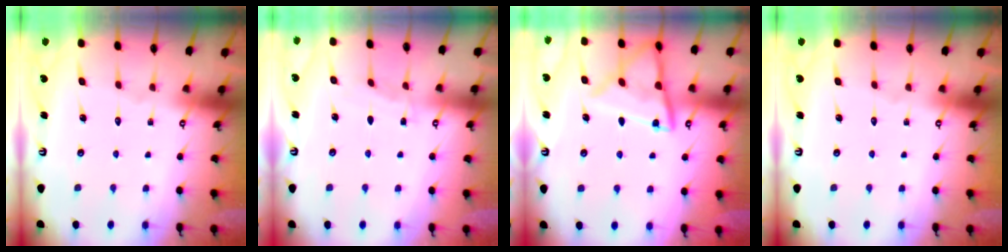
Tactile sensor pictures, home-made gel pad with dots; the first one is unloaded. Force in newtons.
{"total": 3.1, "press": 3.1, "slide": 0.4}
{"total": 13.2, "press": 13.1, "slide": 1.2}
{"total": 0.0}